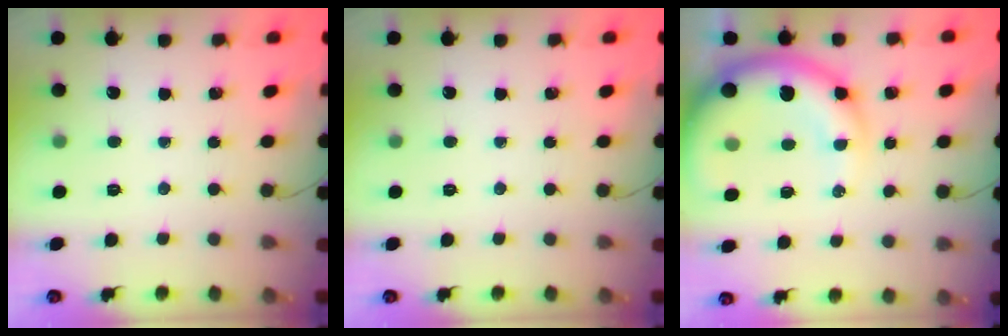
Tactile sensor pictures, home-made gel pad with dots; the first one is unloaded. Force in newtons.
{"total": 0.0}
{"total": 14.4, "press": 14.1, "slide": 3.1}